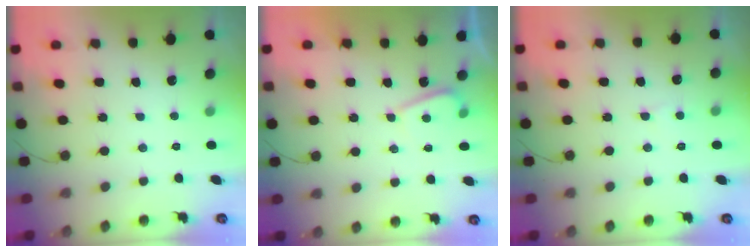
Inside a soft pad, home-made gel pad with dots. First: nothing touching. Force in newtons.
{"total": 1.9, "press": 1.7, "slide": 0.7}
{"total": 2.5, "press": 2.4, "slide": 0.4}